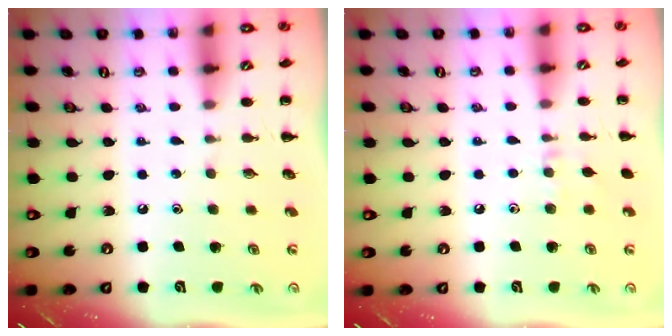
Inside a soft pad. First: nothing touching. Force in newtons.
{"total": 5.4, "press": 5.1, "slide": 1.8}